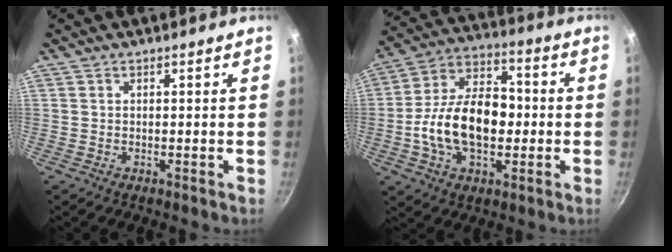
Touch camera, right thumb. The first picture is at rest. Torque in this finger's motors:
{"motor_torque": [1.41, 1.39, 1.15, -0.72, 0.53]}